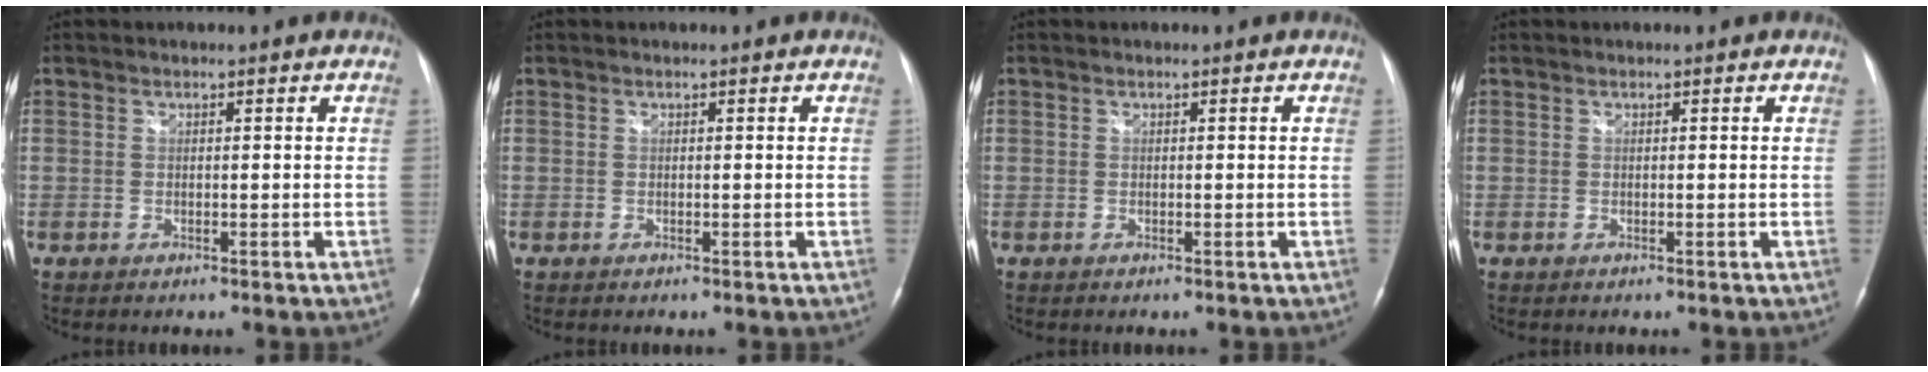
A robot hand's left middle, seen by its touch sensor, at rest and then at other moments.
{"total": 0.0}
{"total": 0.0}
{"total": 0.0}